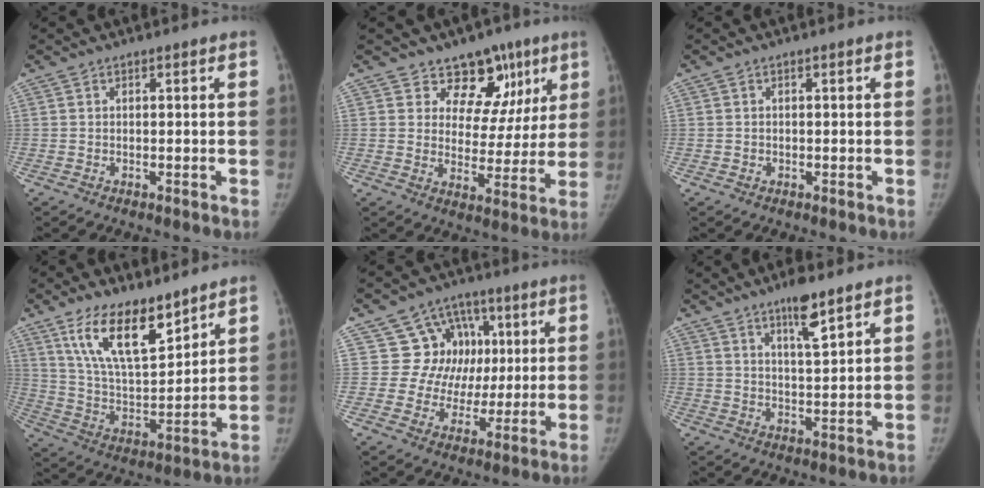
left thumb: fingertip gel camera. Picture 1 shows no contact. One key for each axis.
{"total": 12.0, "fx": 7.7, "fy": 8.5, "fz": 3.3, "tx": 0.016, "ty": -0.029, "tz": 0.098}
{"total": 0.7, "fx": -0.1, "fy": 0.7, "fz": 0.1, "tx": 0.001, "ty": 0.003, "tz": -0.002}
{"total": 15.1, "fx": 10.1, "fy": 5.7, "fz": 9.6, "tx": -0.142, "ty": -0.061, "tz": 0.199}
{"total": 12.5, "fx": 3.0, "fy": 11.4, "fz": 4.1, "tx": -0.005, "ty": 0.008, "tz": 0.052}
{"total": 6.8, "fx": 4.5, "fy": 1.3, "fz": 4.9, "tx": -0.077, "ty": -0.029, "tz": 0.079}